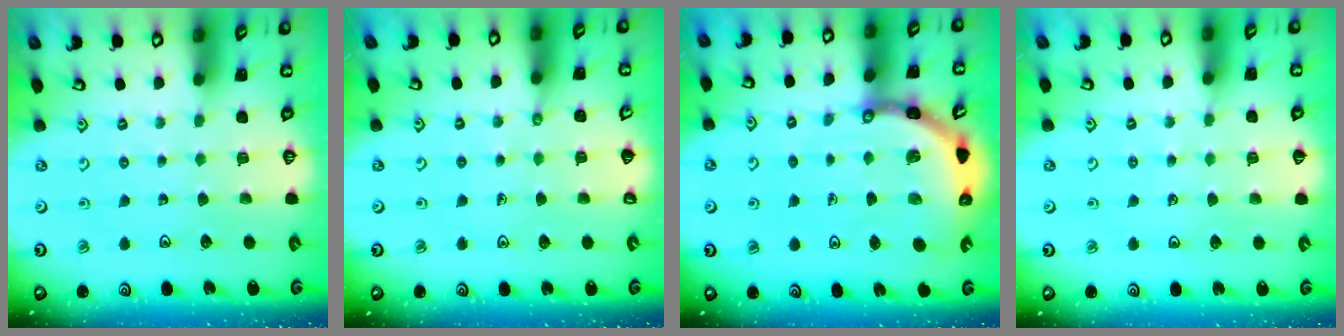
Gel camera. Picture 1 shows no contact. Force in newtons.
{"total": 2.7, "press": 2.7, "slide": 0.5}
{"total": 7.3, "press": 7.3, "slide": 0.5}
{"total": 2.1, "press": 2.0, "slide": 0.3}